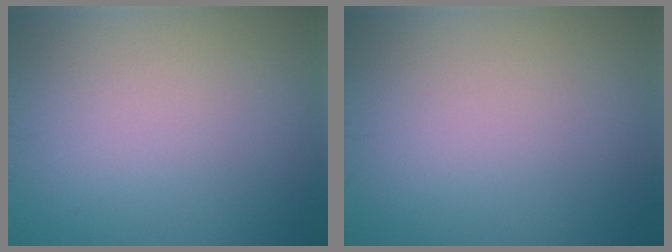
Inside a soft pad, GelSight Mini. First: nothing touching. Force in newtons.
{"total": 0.0}